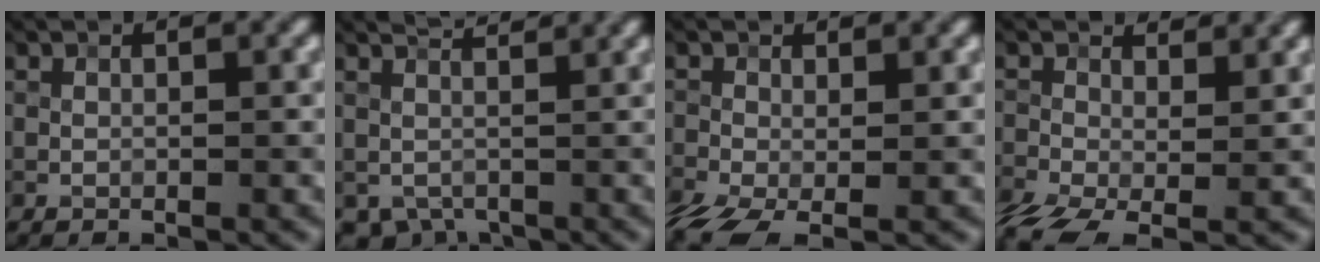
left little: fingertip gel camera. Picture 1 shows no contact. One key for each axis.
{"total": 2.8, "fx": 1.3, "fy": 1.8, "fz": 1.8, "tx": -0.028, "ty": 0.001, "tz": 0.026}
{"total": 4.7, "fx": -2.5, "fy": 2.3, "fz": 3.3, "tx": -0.093, "ty": -0.020, "tz": -0.052}
{"total": 5.5, "fx": -2.0, "fy": 2.7, "fz": 4.3, "tx": -0.100, "ty": -0.009, "tz": -0.051}